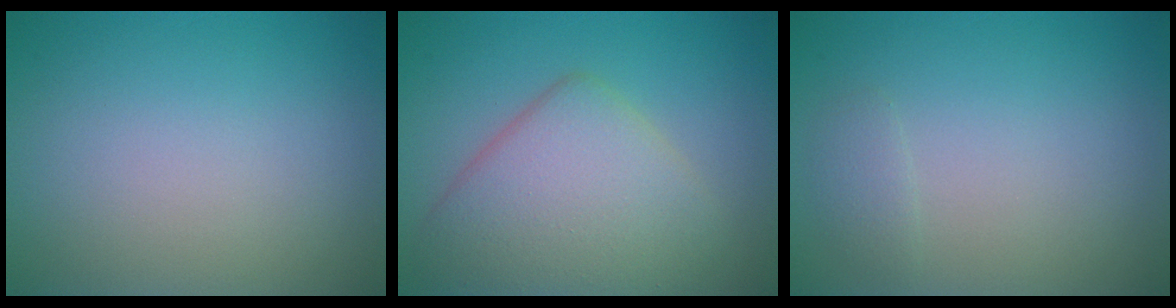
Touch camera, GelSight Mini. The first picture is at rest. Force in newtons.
{"total": 6.7, "press": 6.7, "slide": 0.2}
{"total": 0.9, "press": 0.9, "slide": 0.0}